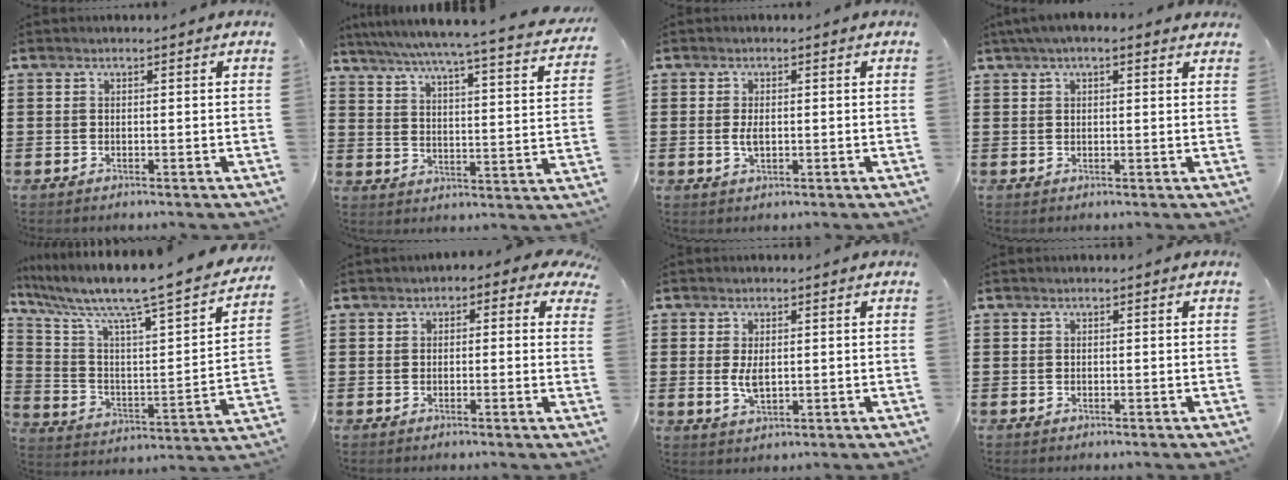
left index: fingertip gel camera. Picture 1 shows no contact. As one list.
[{"total": 5.0, "force": [4.2, -0.9, 2.6], "torque": [-0.071, -0.041, 0.060]}, {"total": 2.2, "force": [-0.2, 1.1, 1.9], "torque": [-0.046, -0.001, -0.007]}, {"total": 3.8, "force": [3.0, 1.0, 2.2], "torque": [-0.050, 0.005, 0.053]}, {"total": 8.4, "force": [6.7, 0.5, 5.0], "torque": [-0.130, -0.061, 0.100]}, {"total": 1.3, "force": [0.0, 0.9, 0.9], "torque": [-0.023, 0.007, -0.004]}, {"total": 3.3, "force": [0.1, 1.7, 2.9], "torque": [-0.065, 0.002, -0.001]}, {"total": 0.0}]